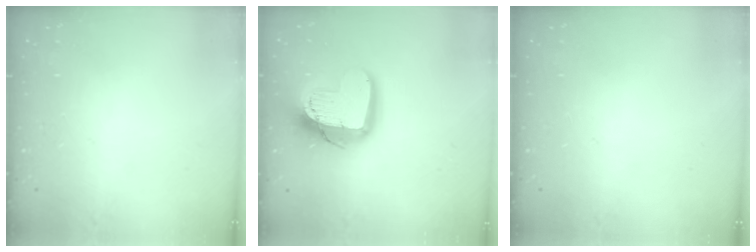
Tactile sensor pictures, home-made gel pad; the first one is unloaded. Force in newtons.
{"total": 16.5, "press": 16.5, "slide": 1.4}
{"total": 0.0}